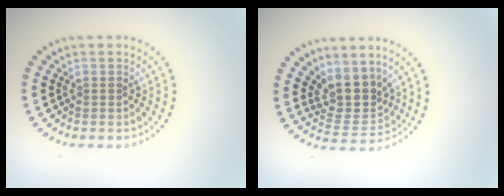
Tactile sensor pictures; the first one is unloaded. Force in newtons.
{"total": 3.8, "press": 3.0, "slide": 2.3}